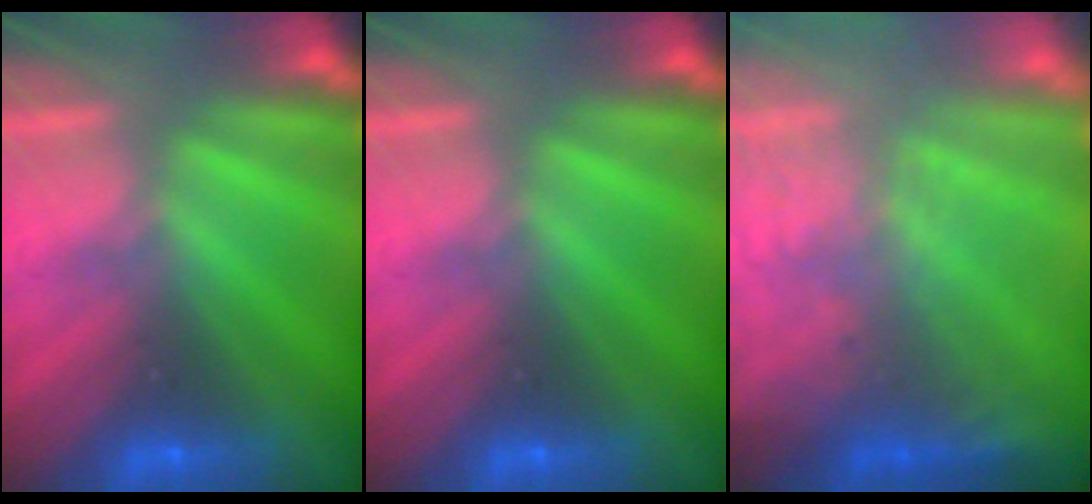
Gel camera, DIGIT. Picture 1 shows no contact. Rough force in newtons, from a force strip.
{"total": 0.0}
{"total": 8.6}